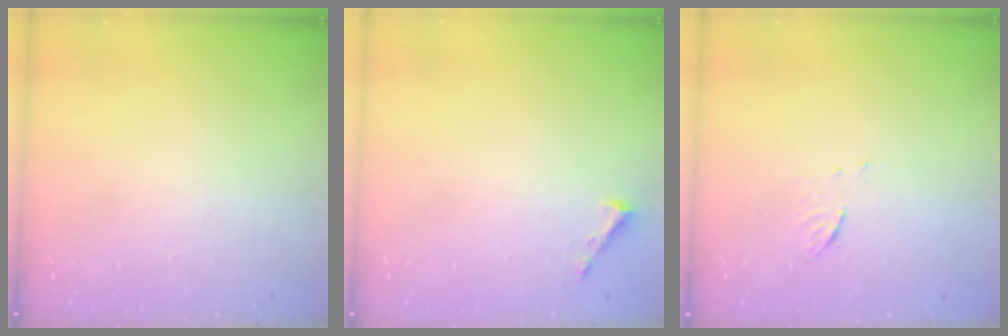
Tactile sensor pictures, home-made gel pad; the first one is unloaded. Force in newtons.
{"total": 1.6, "press": 1.6, "slide": 0.1}
{"total": 3.9, "press": 3.6, "slide": 1.4}